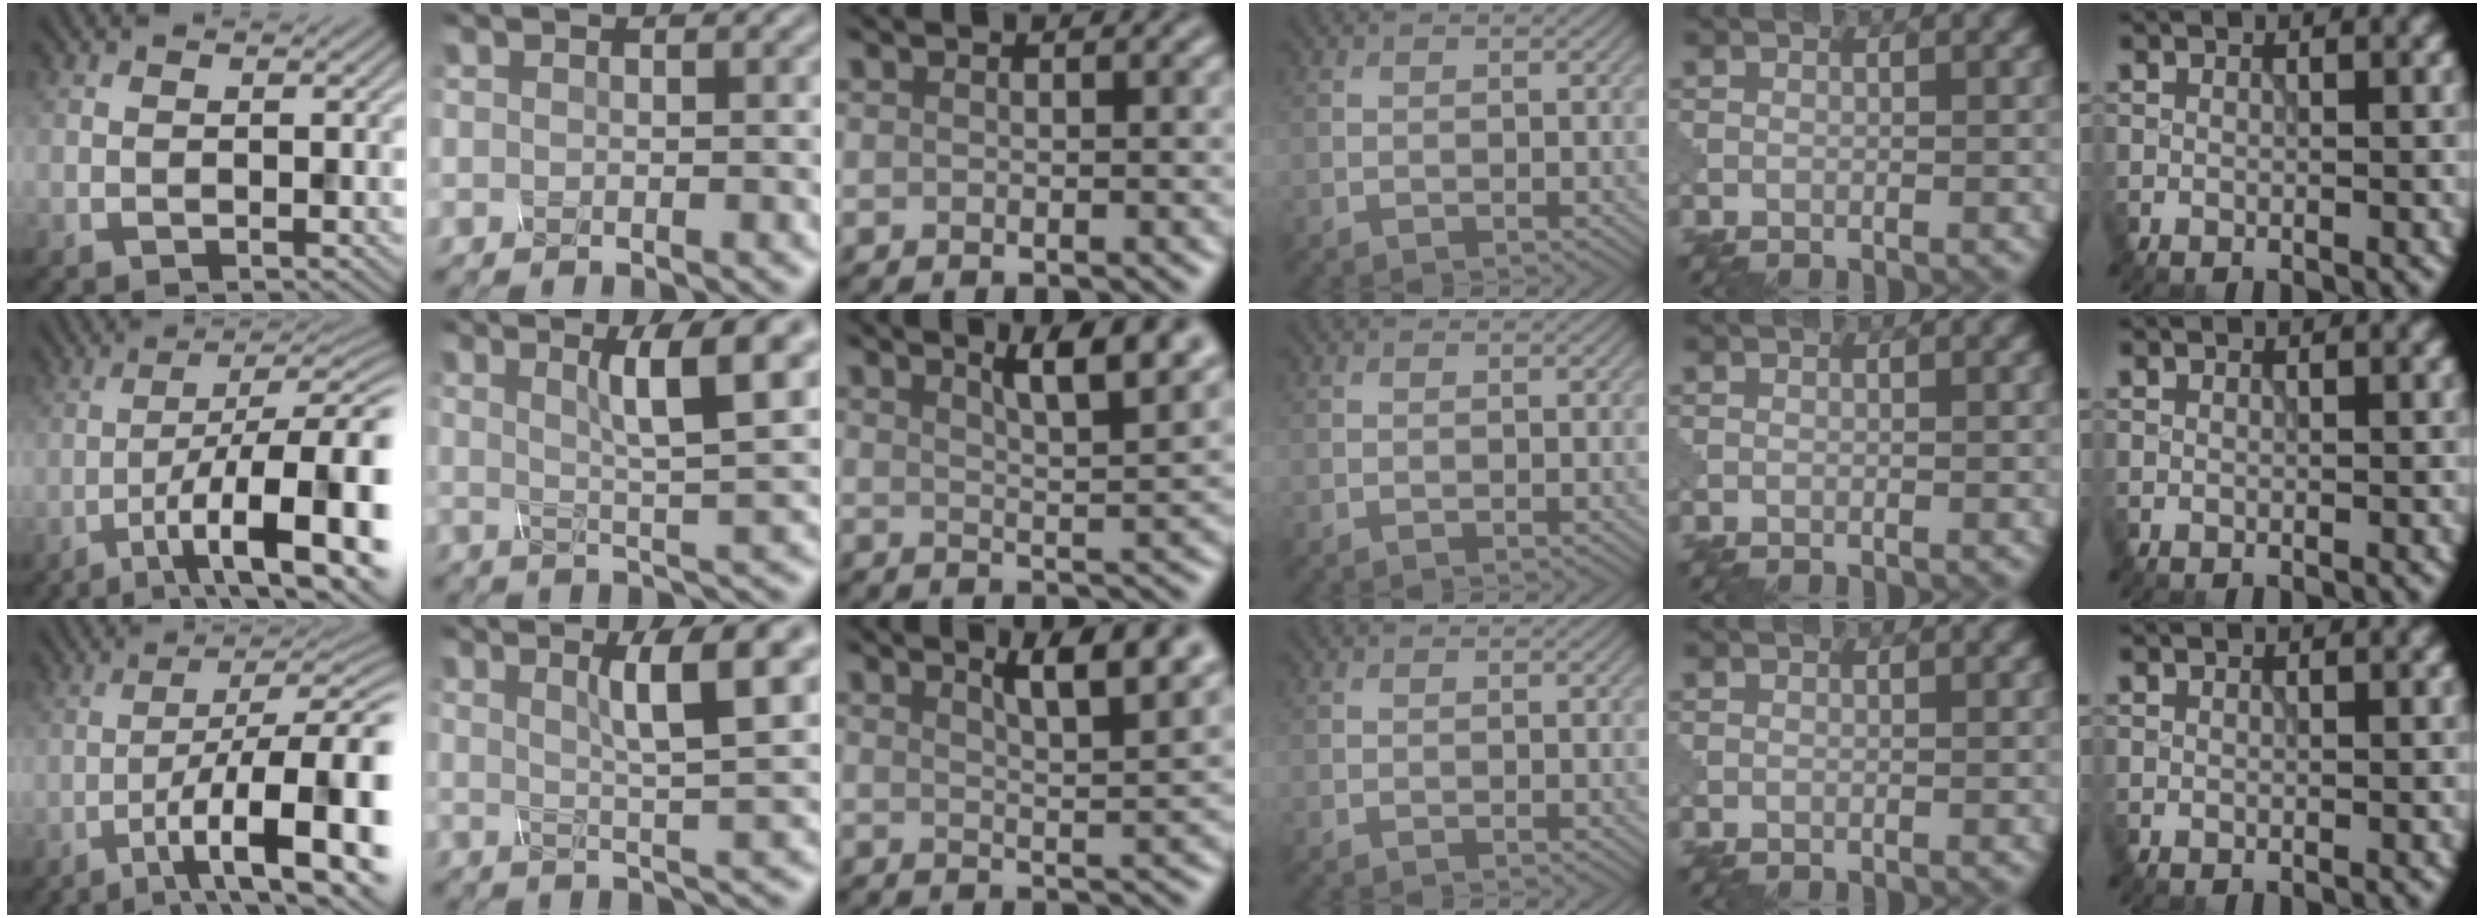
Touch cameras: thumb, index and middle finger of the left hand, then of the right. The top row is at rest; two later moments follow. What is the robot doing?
{"motion": "shake", "object": "plastic piggy bank"}